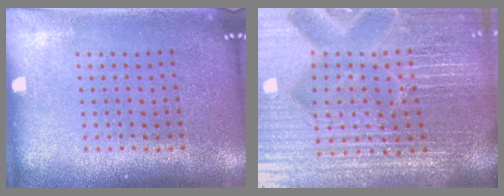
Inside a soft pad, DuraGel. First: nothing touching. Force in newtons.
{"total": 6.7, "press": 6.0, "slide": 3.1}